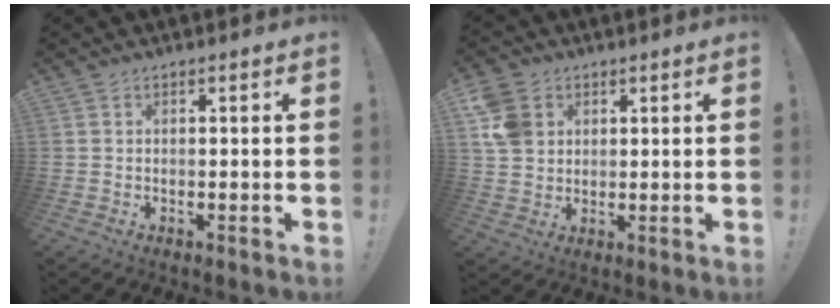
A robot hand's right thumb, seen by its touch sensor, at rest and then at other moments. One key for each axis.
{"total": 8.6, "fx": 3.1, "fy": 7.0, "fz": 3.9, "tx": -0.076, "ty": -0.004, "tz": 0.064}